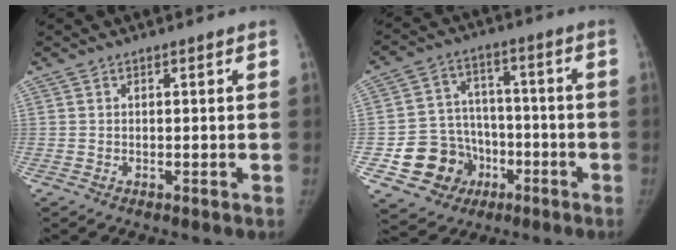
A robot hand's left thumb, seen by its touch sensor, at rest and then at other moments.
{"total": 13.0, "force": [-4.6, 11.6, 3.8], "torque": [-0.033, 0.048, -0.064]}